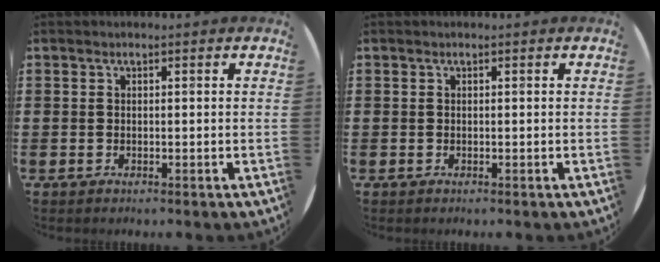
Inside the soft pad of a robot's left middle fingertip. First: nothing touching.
{"total": 0.0}